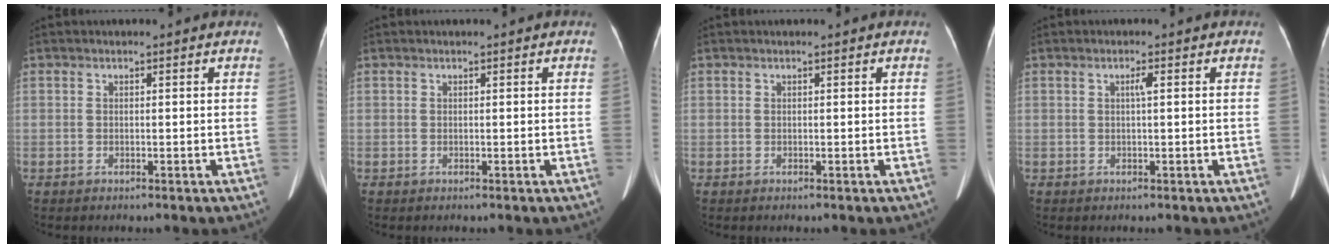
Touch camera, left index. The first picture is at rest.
{"total": 0.0}
{"total": 0.0}
{"total": 1.1, "force": [0.2, 0.0, 1.0], "torque": [-0.021, 0.001, 0.003]}